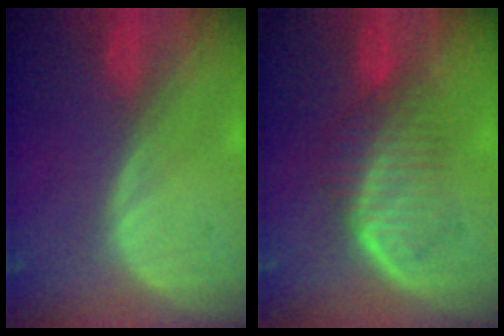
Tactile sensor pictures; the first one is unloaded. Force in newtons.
{"total": 6.2, "press": 6.1, "slide": 1.0}